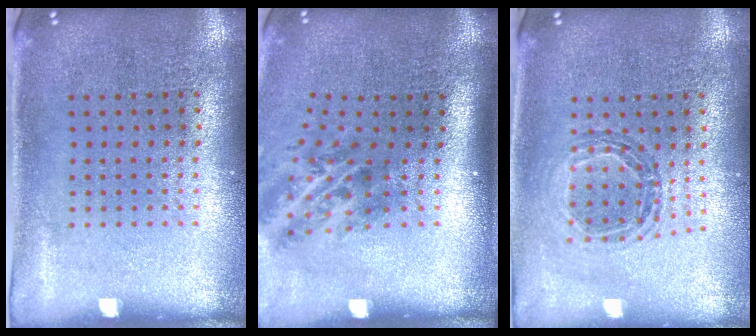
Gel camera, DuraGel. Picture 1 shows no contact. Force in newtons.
{"total": 2.1, "press": 1.4, "slide": 1.6}
{"total": 0.5, "press": 0.5, "slide": 0.0}